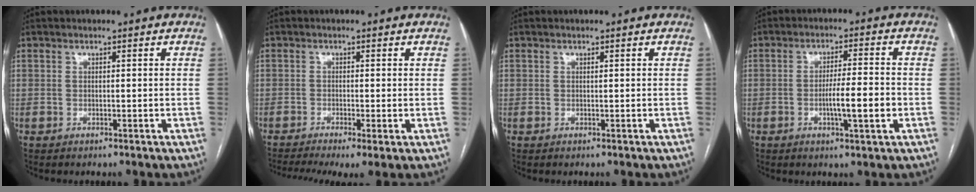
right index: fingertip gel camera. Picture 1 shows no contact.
{"total": 7.7, "force": [-4.8, 1.6, 5.8], "torque": [-0.099, -0.010, -0.082]}
{"total": 0.0}
{"total": 6.5, "force": [-1.6, 0.3, 6.3], "torque": [-0.107, -0.002, -0.025]}